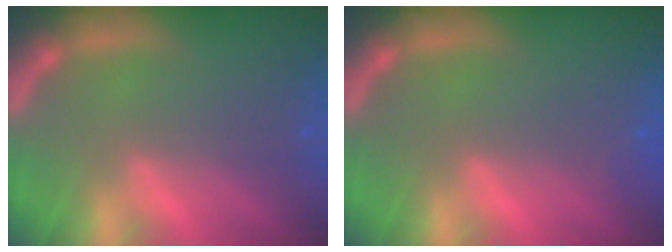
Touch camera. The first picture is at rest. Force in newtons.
{"total": 0.9}